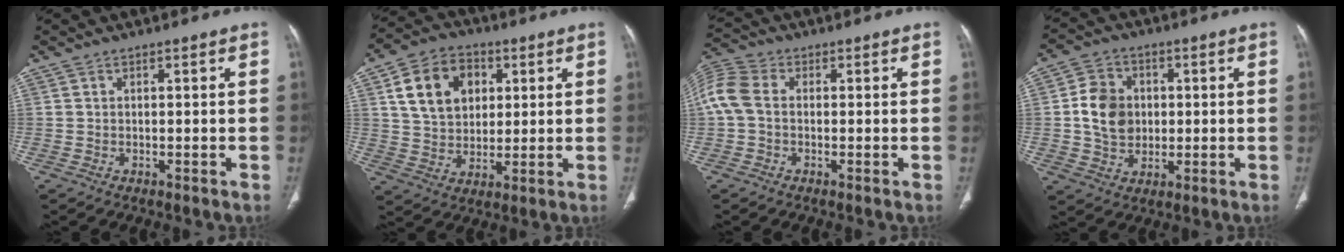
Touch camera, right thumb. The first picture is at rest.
{"total": 13.3, "force": [4.3, 9.9, 7.6], "torque": [-0.100, 0.001, 0.077]}
{"total": 7.5, "force": [-0.1, 5.4, 5.2], "torque": [-0.121, 0.020, -0.013]}
{"total": 9.6, "force": [0.4, 7.9, 5.4], "torque": [-0.074, 0.006, 0.006]}